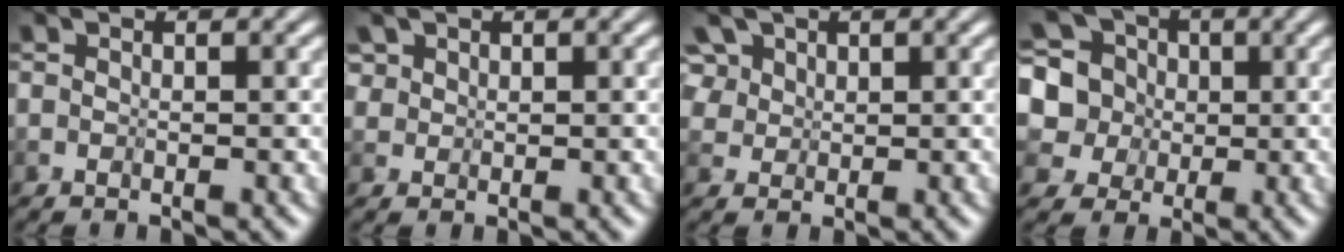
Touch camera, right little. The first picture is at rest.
{"total": 3.6, "force": [2.4, 2.2, 1.6], "torque": [-0.052, 0.020, 0.018]}
{"total": 4.9, "force": [2.9, 3.3, 2.4], "torque": [-0.054, 0.025, 0.031]}
{"total": 7.2, "force": [2.5, 6.3, 2.4], "torque": [-0.083, 0.010, 0.022]}